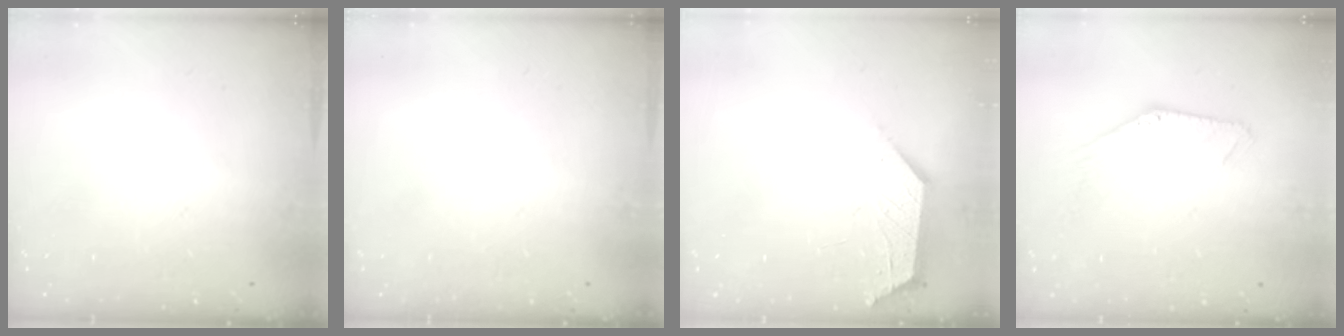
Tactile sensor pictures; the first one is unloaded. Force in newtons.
{"total": 0.0}
{"total": 1.9, "press": 1.9, "slide": 0.4}
{"total": 0.0}